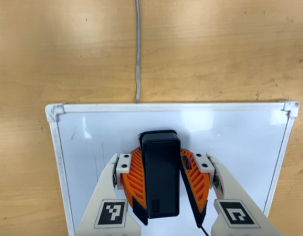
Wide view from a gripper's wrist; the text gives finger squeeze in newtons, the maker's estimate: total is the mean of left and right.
{"total": 15.5, "left": 17.2, "right": 13.7}